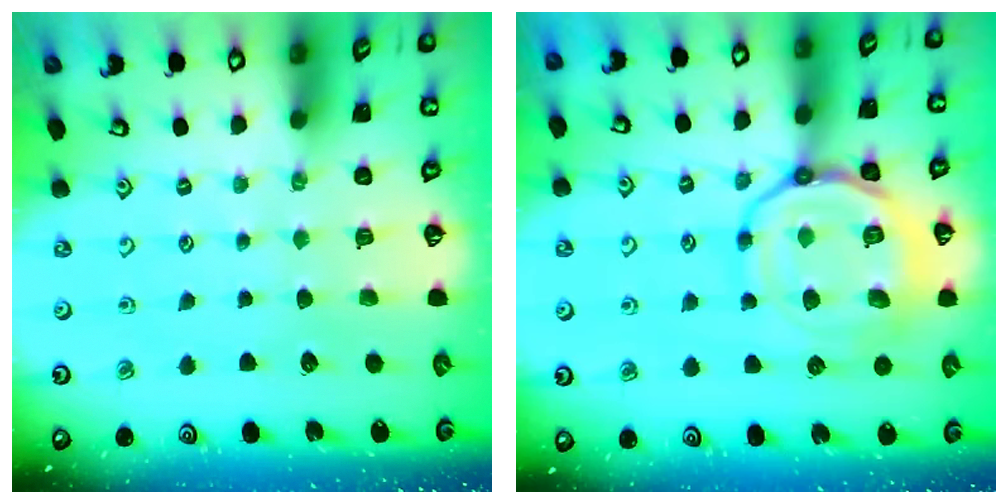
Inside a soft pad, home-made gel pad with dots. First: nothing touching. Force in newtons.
{"total": 18.1, "press": 18.1, "slide": 1.8}